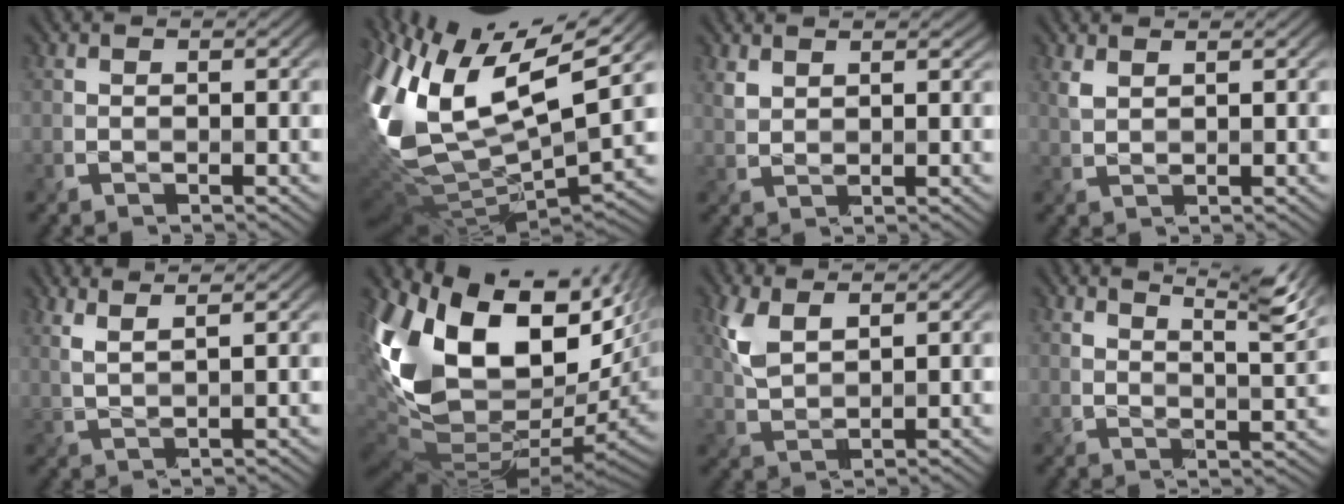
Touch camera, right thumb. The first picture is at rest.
{"total": 17.0, "force": [2.8, 8.3, 14.6], "torque": [-0.332, -0.009, 0.058]}
{"total": 2.5, "force": [2.0, 1.2, 0.9], "torque": [-0.032, -0.001, 0.048]}
{"total": 1.6, "force": [1.3, 0.5, 0.8], "torque": [-0.028, 0.002, 0.033]}
{"total": 4.1, "force": [3.0, 0.9, 2.7], "torque": [-0.038, 0.005, 0.050]}
{"total": 19.1, "force": [3.7, 11.8, 14.6], "torque": [-0.305, -0.026, 0.093]}
{"total": 4.7, "force": [2.3, 2.3, 3.3], "torque": [-0.095, 0.000, 0.051]}
{"total": 7.6, "force": [5.7, 1.4, 4.7], "torque": [-0.082, -0.003, 0.092]}